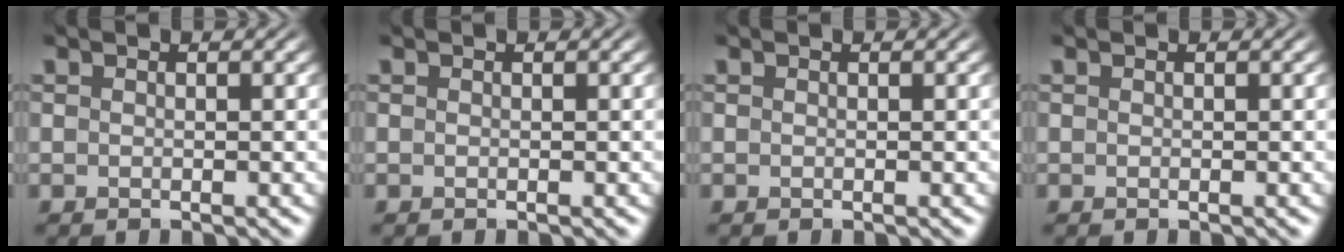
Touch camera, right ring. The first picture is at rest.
{"total": 0.0}
{"total": 0.0}
{"total": 0.0}